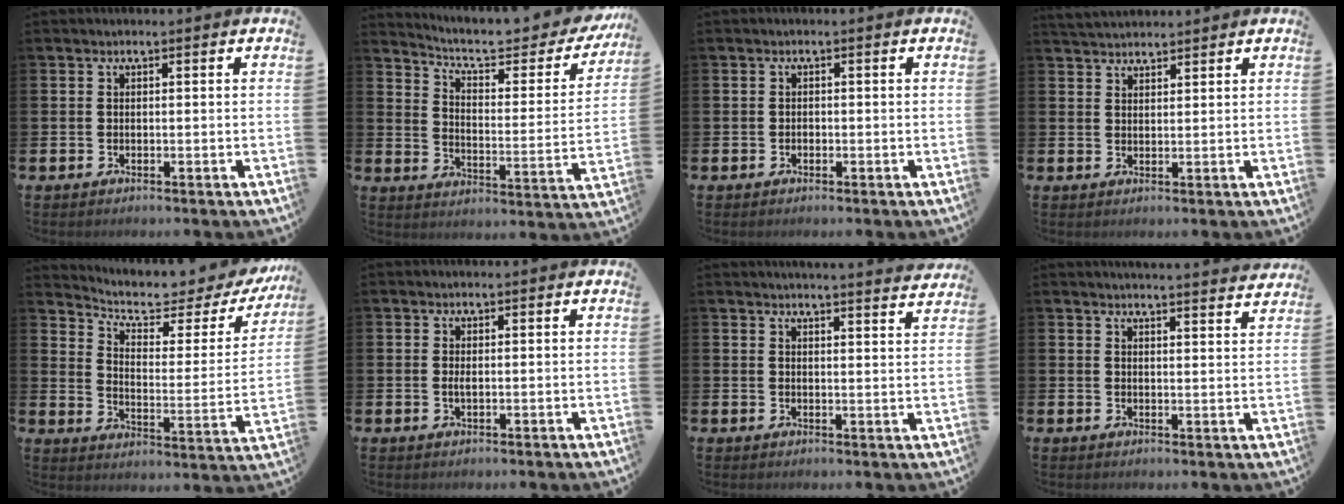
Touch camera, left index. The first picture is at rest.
{"total": 6.7, "force": [5.7, 1.9, 2.9], "torque": [-0.084, -0.036, 0.093]}
{"total": 0.6, "force": [-0.4, 0.4, 0.2], "torque": [-0.014, 0.005, -0.007]}
{"total": 2.8, "force": [2.8, 0.5, 0.3], "torque": [-0.012, -0.010, 0.053]}
{"total": 6.6, "force": [5.8, 1.8, 2.5], "torque": [-0.079, -0.044, 0.093]}
{"total": 0.9, "force": [0.1, 0.2, 0.8], "torque": [-0.017, 0.001, 0.000]}
{"total": 3.5, "force": [3.4, -0.6, 0.0], "torque": [0.000, -0.027, 0.059]}
{"total": 3.5, "force": [3.4, -0.5, -0.1], "torque": [0.002, -0.027, 0.060]}